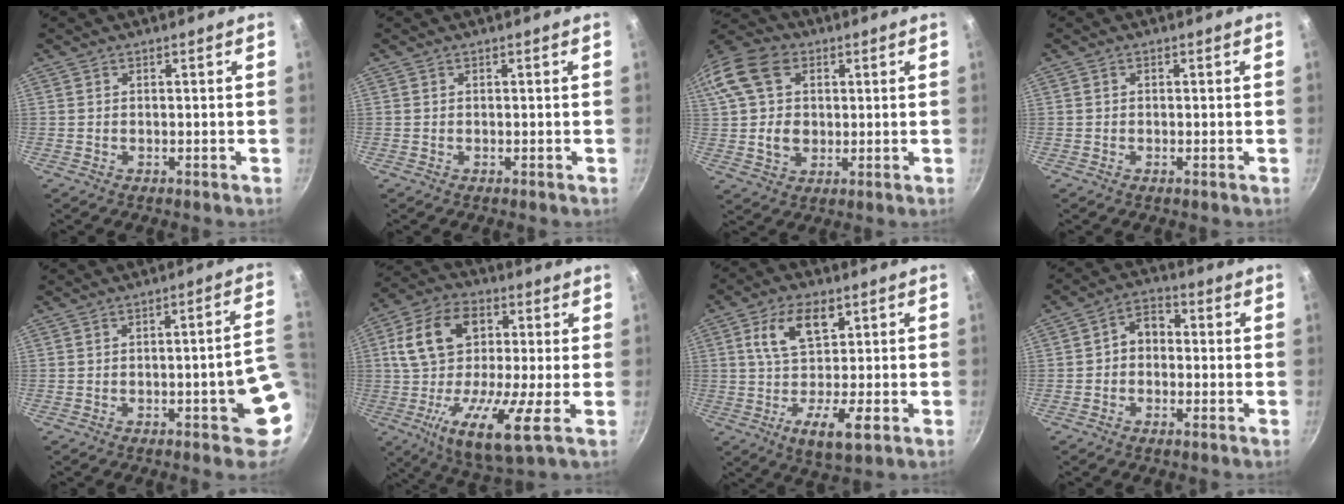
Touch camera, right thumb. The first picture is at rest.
{"total": 0.0}
{"total": 17.0, "force": [4.3, 13.0, 10.1], "torque": [-0.203, 0.019, 0.071]}
{"total": 0.5, "force": [0.0, 0.3, 0.4], "torque": [-0.010, 0.003, -0.004]}
{"total": 10.1, "force": [-2.1, 2.4, 9.6], "torque": [-0.094, 0.025, -0.023]}
{"total": 18.8, "force": [-0.6, 8.5, 16.8], "torque": [-0.283, 0.011, -0.035]}
{"total": 12.1, "force": [0.8, 6.3, 10.2], "torque": [-0.155, -0.001, 0.006]}
{"total": 5.8, "force": [-0.2, 4.2, 3.9], "torque": [-0.050, 0.021, -0.015]}